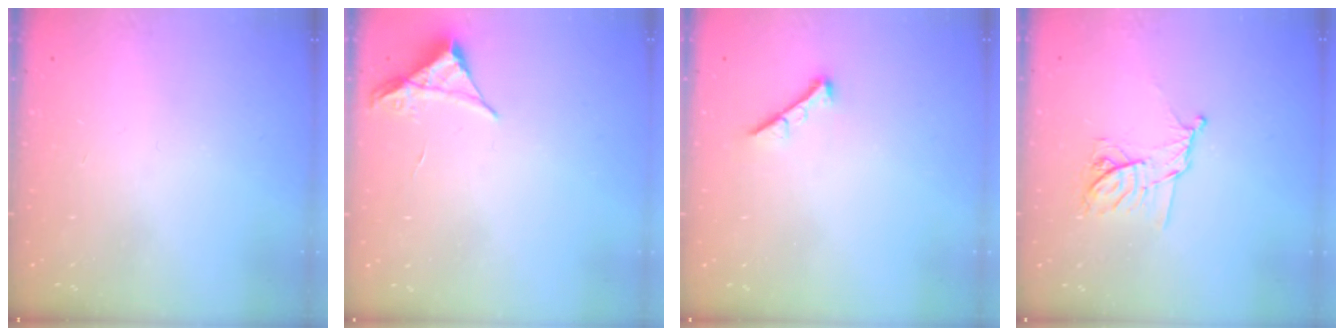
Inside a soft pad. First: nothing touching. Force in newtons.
{"total": 3.9, "press": 3.8, "slide": 0.5}
{"total": 0.0}
{"total": 10.3, "press": 10.3, "slide": 0.3}